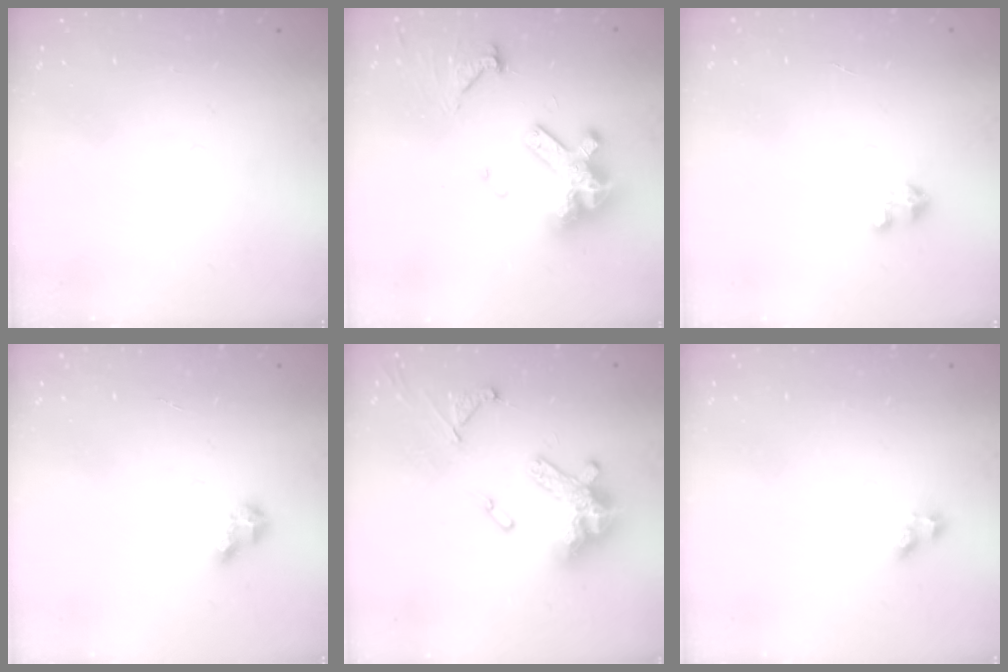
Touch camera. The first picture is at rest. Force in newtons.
{"total": 14.4, "press": 14.4, "slide": 1.3}
{"total": 1.7, "press": 1.7, "slide": 0.1}
{"total": 5.6, "press": 5.6, "slide": 0.4}
{"total": 17.9, "press": 17.7, "slide": 2.1}
{"total": 4.5, "press": 4.5, "slide": 0.4}